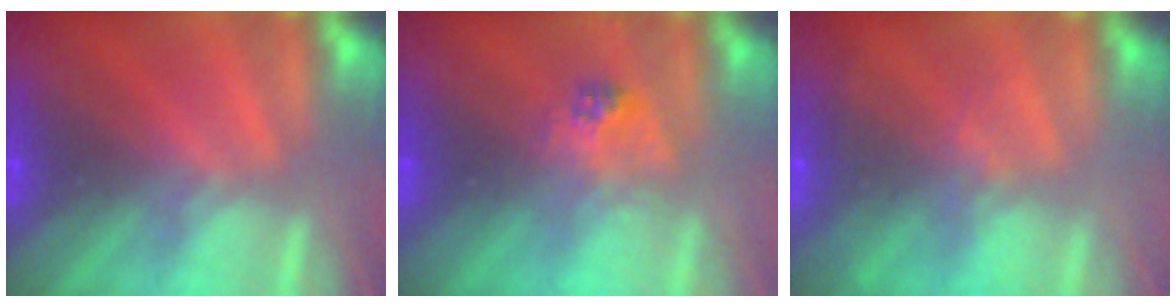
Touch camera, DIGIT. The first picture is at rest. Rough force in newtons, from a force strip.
{"total": 2.3}
{"total": 2.3}